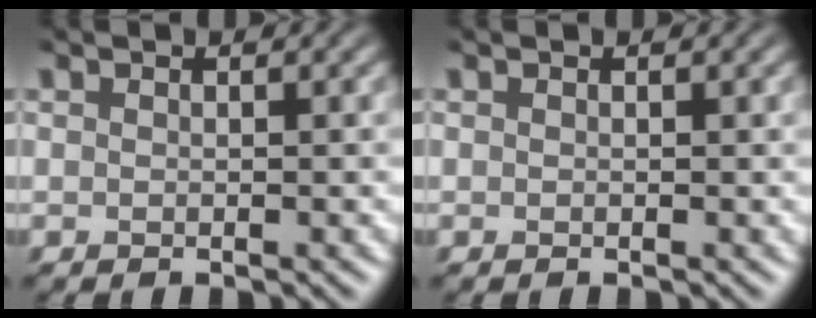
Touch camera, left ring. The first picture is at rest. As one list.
[{"total": 0.0}]